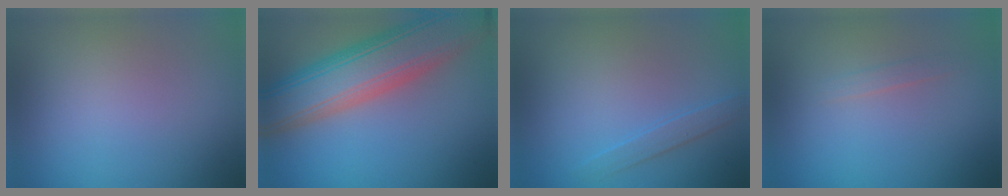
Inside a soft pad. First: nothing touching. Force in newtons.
{"total": 9.8, "press": 9.8, "slide": 0.6}
{"total": 1.3, "press": 1.3, "slide": 0.1}
{"total": 0.6, "press": 0.6, "slide": 0.1}